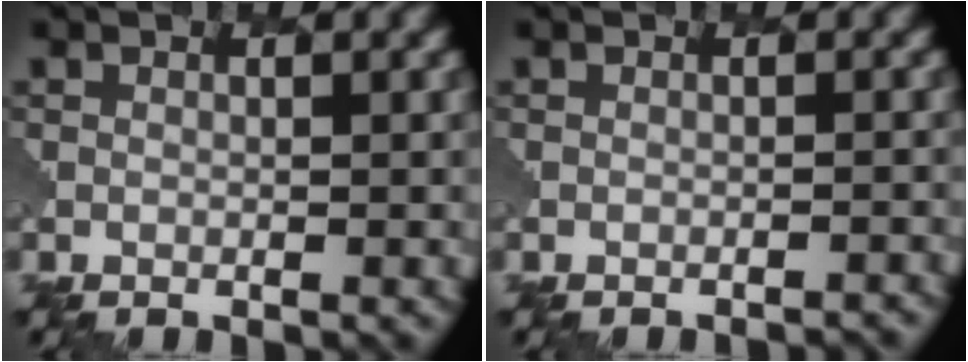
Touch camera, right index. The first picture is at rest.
{"total": 1.8, "force": [-1.7, 0.3, 0.4], "torque": [0.006, 0.009, -0.024]}